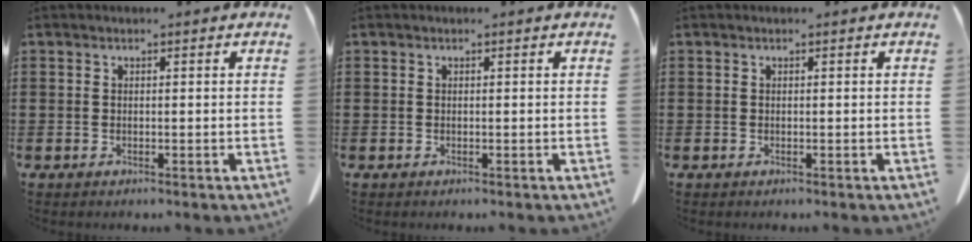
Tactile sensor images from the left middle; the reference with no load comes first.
{"total": 0.0}
{"total": 0.0}